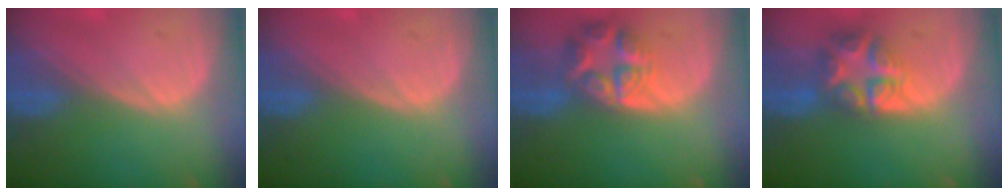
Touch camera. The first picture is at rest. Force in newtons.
{"total": 0.0}
{"total": 7.8, "press": 6.8, "slide": 3.7}
{"total": 8.0, "press": 6.9, "slide": 4.0}